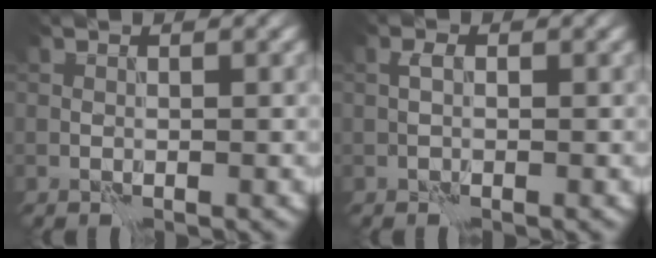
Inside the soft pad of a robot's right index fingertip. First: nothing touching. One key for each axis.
{"total": 0.5, "fx": 0.0, "fy": 0.3, "fz": 0.5, "tx": -0.008, "ty": 0.003, "tz": -0.003}